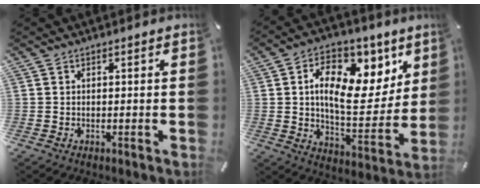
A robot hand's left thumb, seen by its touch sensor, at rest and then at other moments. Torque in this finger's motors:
{"motor_torque": [2.49, 2.52, 0.90, 0.17, 0.22]}